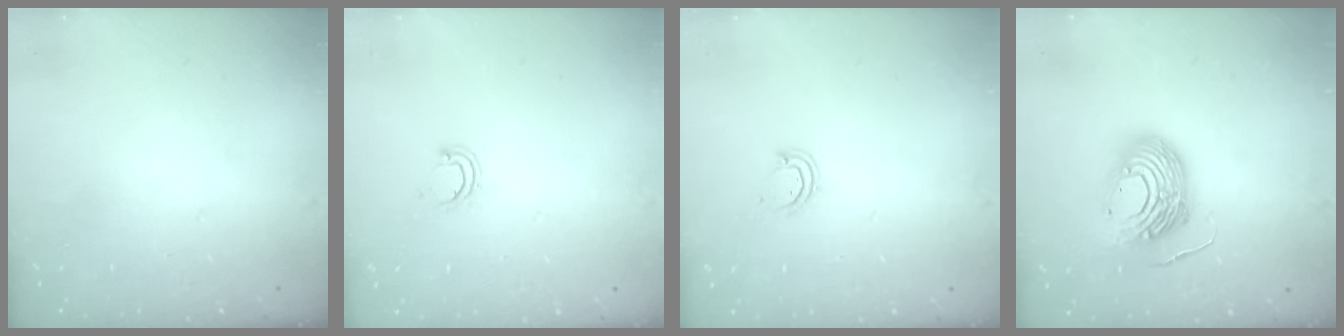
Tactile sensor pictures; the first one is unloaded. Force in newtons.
{"total": 3.9, "press": 3.9, "slide": 0.3}
{"total": 3.7, "press": 3.7, "slide": 0.3}
{"total": 14.0, "press": 13.9, "slide": 2.3}